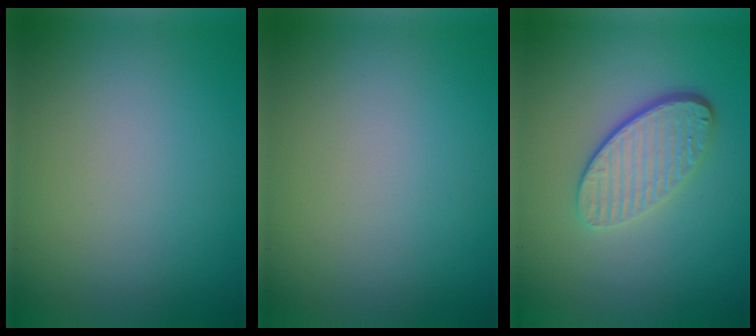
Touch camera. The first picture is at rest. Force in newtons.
{"total": 0.0}
{"total": 4.5, "press": 3.2, "slide": 3.1}